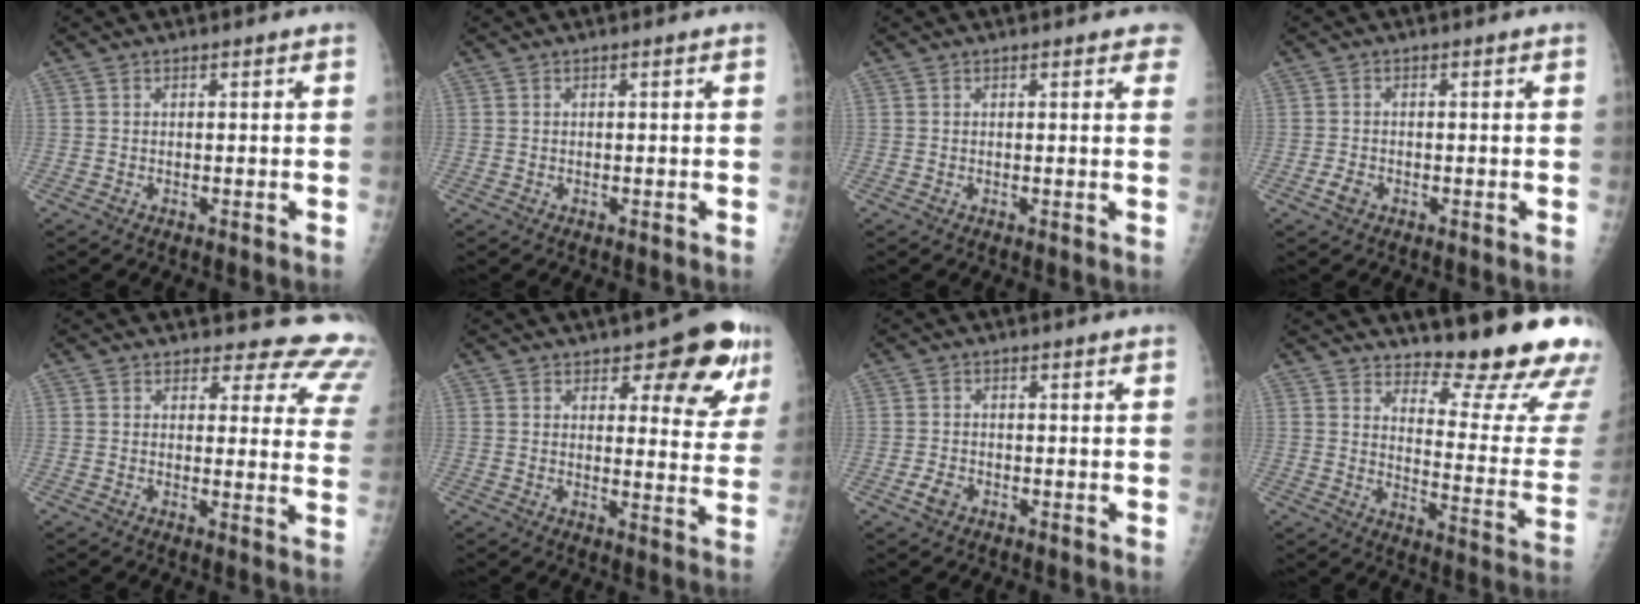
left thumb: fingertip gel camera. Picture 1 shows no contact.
{"total": 0.0}
{"total": 3.1, "force": [2.4, 1.2, 1.6], "torque": [0.006, -0.002, 0.016]}
{"total": 1.9, "force": [-0.9, 1.4, 1.0], "torque": [-0.018, 0.002, -0.018]}
{"total": 13.6, "force": [12.5, 4.8, 1.9], "torque": [0.030, -0.101, 0.105]}
{"total": 11.2, "force": [6.6, 4.9, 7.6], "torque": [-0.044, -0.035, 0.080]}
{"total": 2.3, "force": [-1.1, 1.6, 1.2], "torque": [-0.021, 0.002, -0.022]}
{"total": 19.8, "force": [16.2, 4.2, 10.7], "torque": [-0.105, -0.162, 0.204]}